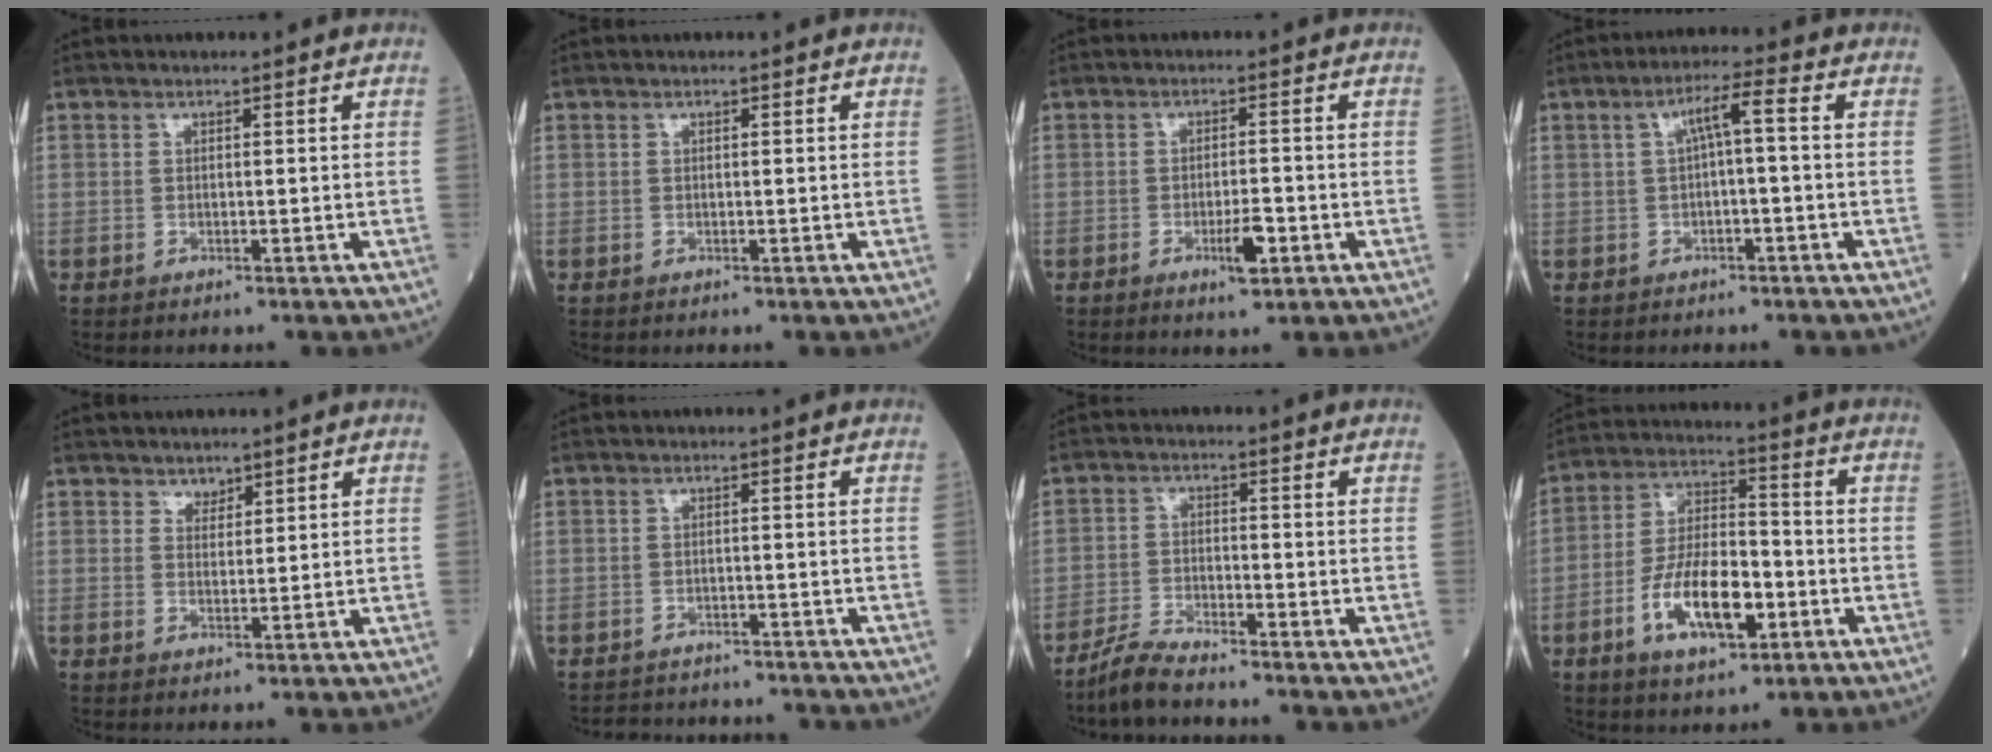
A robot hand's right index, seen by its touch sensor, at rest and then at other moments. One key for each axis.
{"total": 0.0}
{"total": 3.8, "fx": -1.7, "fy": 0.6, "fz": 3.3, "tx": -0.055, "ty": 0.000, "tz": -0.025}
{"total": 4.3, "fx": 0.3, "fy": 0.3, "fz": 4.3, "tx": -0.071, "ty": 0.018, "tz": 0.005}
{"total": 1.8, "fx": 1.5, "fy": 1.0, "fz": 0.3, "tx": 0.001, "ty": -0.004, "tz": 0.022}
{"total": 7.6, "fx": -7.4, "fy": 1.5, "fz": 0.8, "tx": -0.010, "ty": 0.009, "tz": -0.093}
{"total": 4.5, "fx": -4.2, "fy": -0.1, "fz": 1.6, "tx": -0.034, "ty": -0.016, "tz": -0.087}
{"total": 12.2, "fx": -4.6, "fy": 4.5, "fz": 10.4, "tx": -0.204, "ty": 0.006, "tz": -0.081}